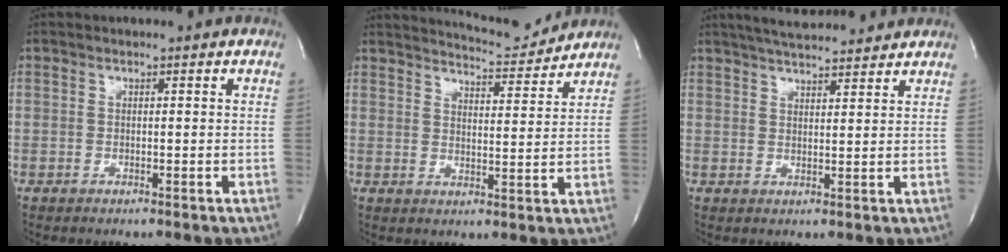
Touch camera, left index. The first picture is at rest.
{"total": 8.2, "force": [8.2, 0.2, 0.9], "torque": [-0.022, -0.010, 0.115]}
{"total": 10.6, "force": [9.6, 1.5, 4.3], "torque": [-0.073, 0.021, 0.138]}